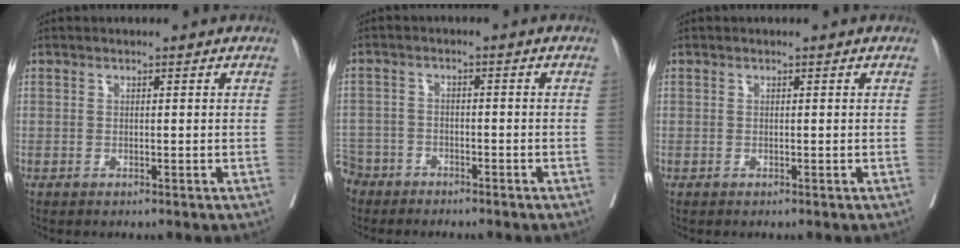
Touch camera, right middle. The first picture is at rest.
{"total": 6.5, "force": [-5.4, 3.6, 0.0], "torque": [-0.006, -0.003, -0.104]}
{"total": 0.0}